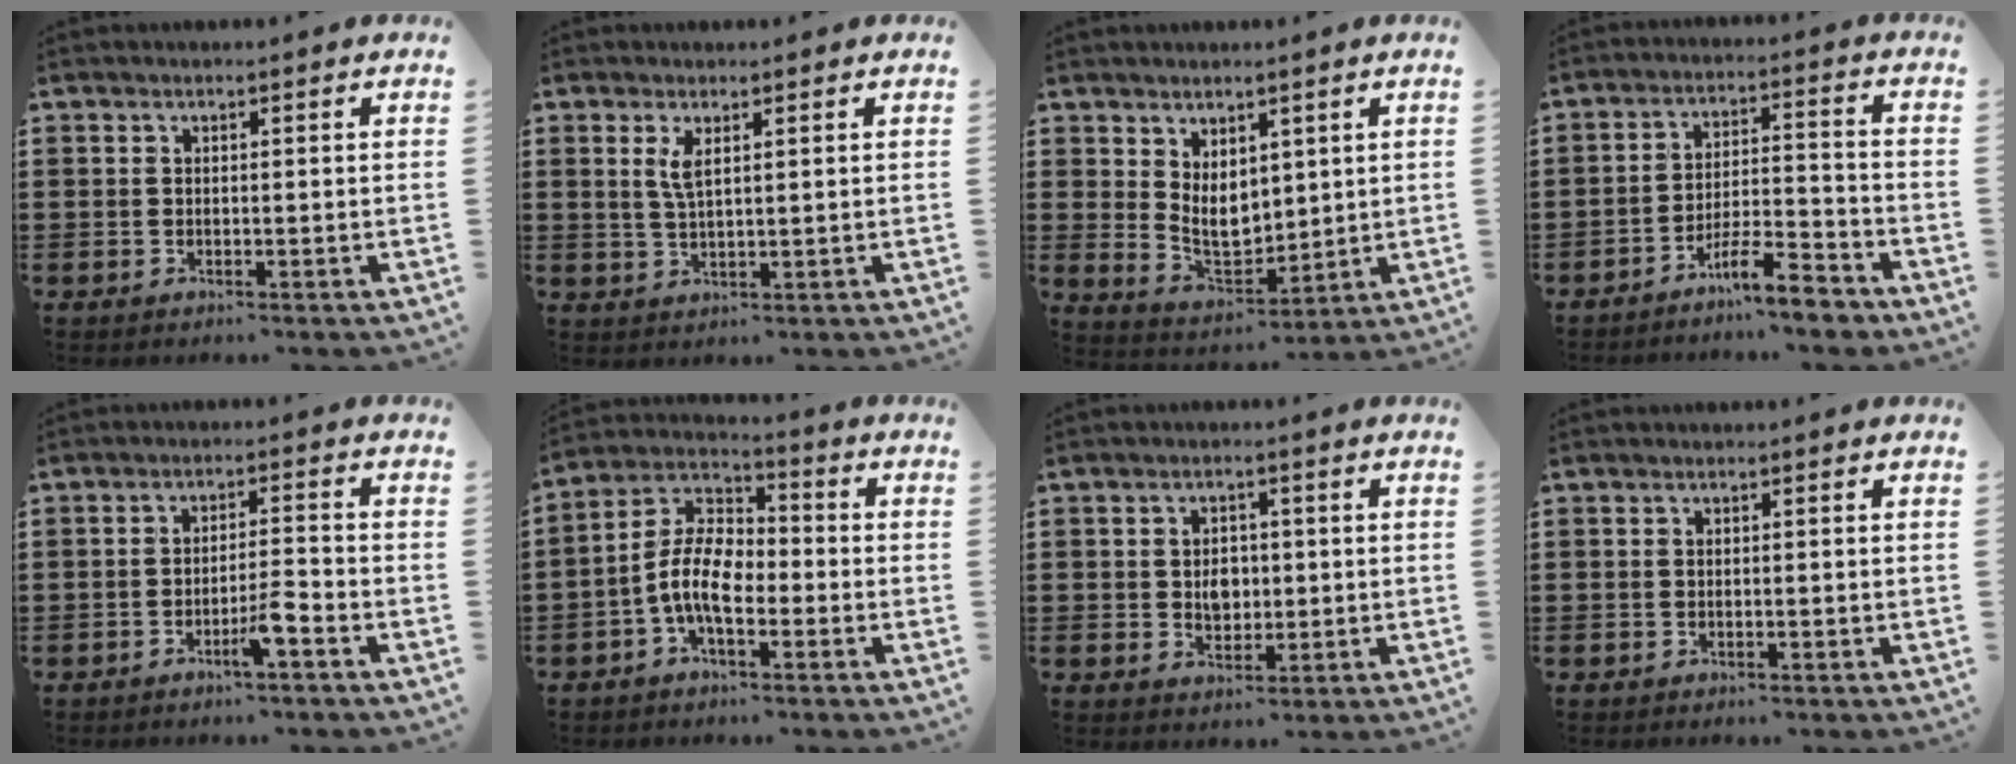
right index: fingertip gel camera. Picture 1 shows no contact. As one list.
[{"total": 2.9, "force": [1.3, 0.8, 2.5], "torque": [-0.052, 0.004, 0.022]}, {"total": 5.9, "force": [2.4, 4.0, 3.6], "torque": [-0.079, -0.004, 0.045]}, {"total": 7.7, "force": [-6.4, 1.1, 4.3], "torque": [-0.073, 0.009, -0.117]}, {"total": 4.0, "force": [-2.5, 0.2, 3.1], "torque": [-0.060, -0.002, -0.047]}, {"total": 8.7, "force": [-2.7, 4.2, 7.1], "torque": [-0.179, -0.003, -0.061]}, {"total": 3.4, "force": [0.1, 2.5, 2.3], "torque": [-0.034, 0.002, -0.003]}, {"total": 0.0}]